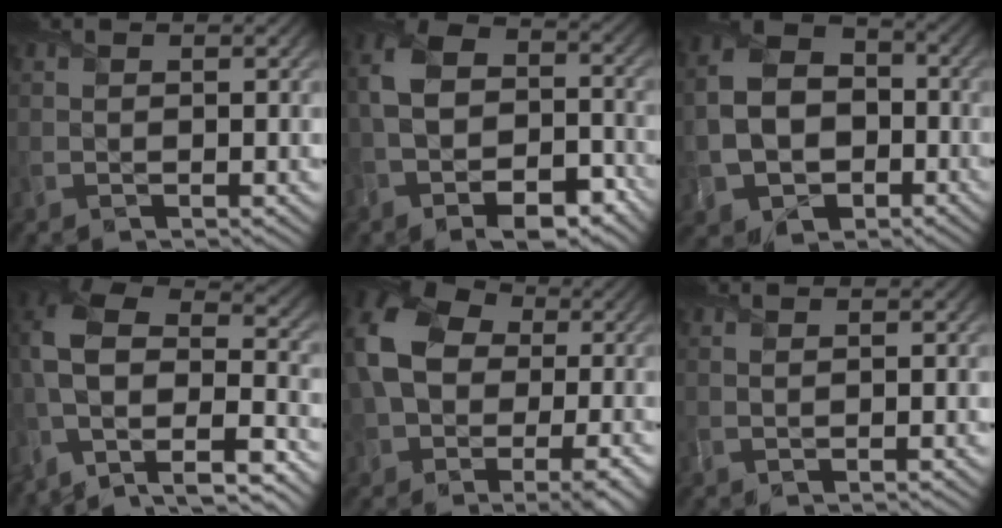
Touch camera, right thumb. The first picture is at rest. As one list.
[{"total": 13.0, "force": [-4.9, 8.2, 8.8], "torque": [-0.190, -0.035, -0.074]}, {"total": 10.7, "force": [-2.8, 8.1, 6.4], "torque": [-0.150, -0.031, -0.054]}, {"total": 15.3, "force": [-6.1, 9.0, 10.7], "torque": [-0.252, -0.032, -0.083]}, {"total": 16.0, "force": [-0.8, 11.9, 10.6], "torque": [-0.237, -0.020, -0.002]}, {"total": 0.6, "force": [0.4, 0.0, 0.5], "torque": [-0.012, 0.005, 0.004]}]